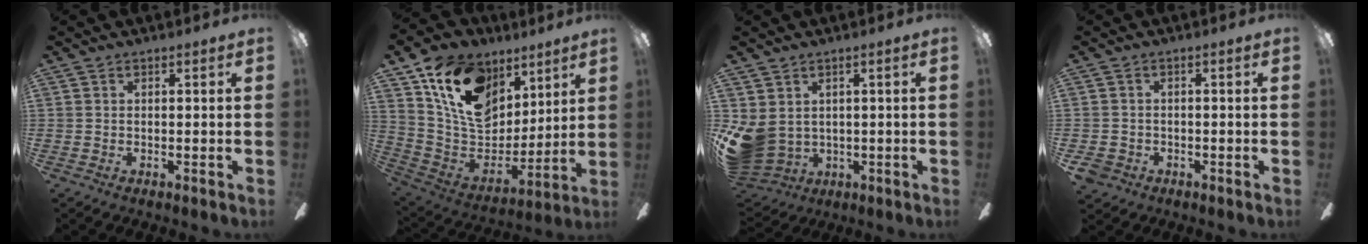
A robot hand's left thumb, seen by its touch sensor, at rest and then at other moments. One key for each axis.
{"total": 19.7, "fx": 9.5, "fy": 13.8, "fz": 10.4, "tx": -0.183, "ty": -0.031, "tz": 0.183}
{"total": 8.0, "fx": 0.3, "fy": 6.7, "fz": 4.4, "tx": -0.129, "ty": -0.010, "tz": 0.010}
{"total": 2.9, "fx": -1.6, "fy": 2.3, "fz": 0.8, "tx": -0.026, "ty": 0.004, "tz": -0.034}